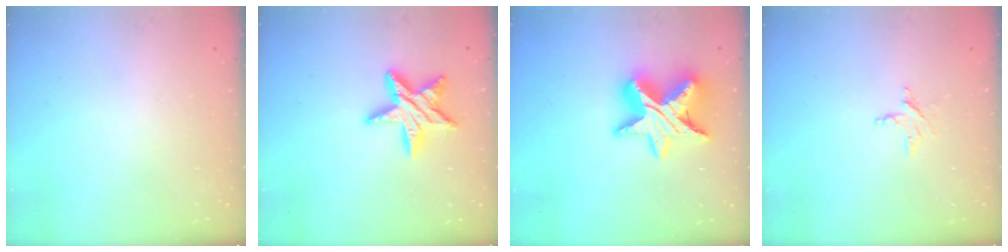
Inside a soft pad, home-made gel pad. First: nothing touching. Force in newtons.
{"total": 13.0, "press": 13.0, "slide": 0.9}
{"total": 15.9, "press": 15.9, "slide": 1.1}
{"total": 3.5, "press": 3.5, "slide": 0.3}